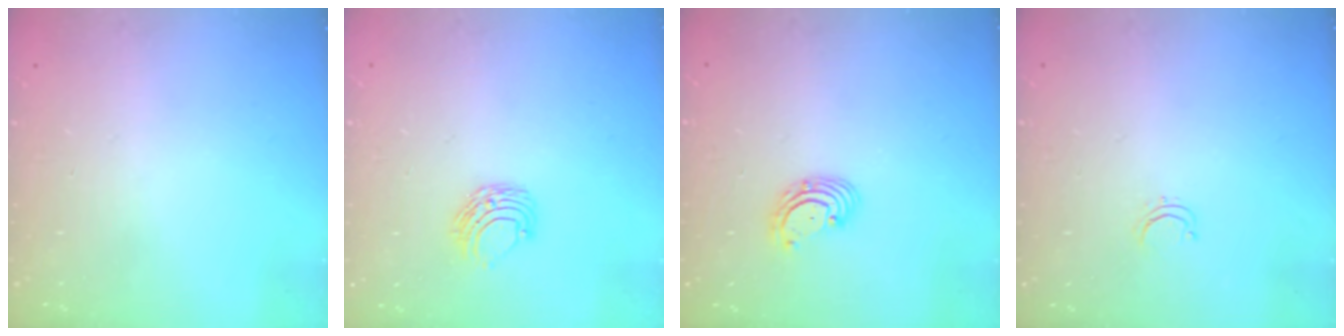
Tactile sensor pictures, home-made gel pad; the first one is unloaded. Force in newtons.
{"total": 6.3, "press": 6.2, "slide": 0.6}
{"total": 2.9, "press": 2.9, "slide": 0.1}
{"total": 2.8, "press": 2.8, "slide": 0.2}